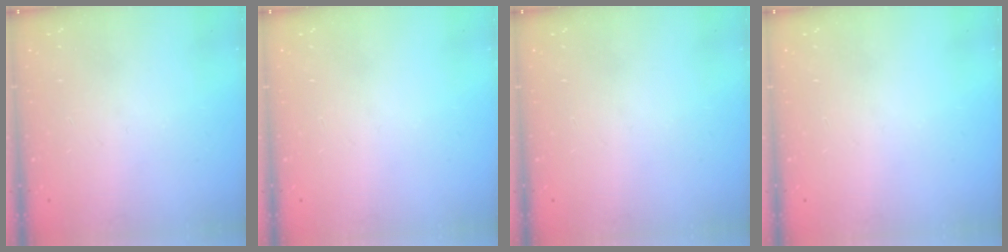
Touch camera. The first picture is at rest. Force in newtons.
{"total": 0.0}
{"total": 0.0}
{"total": 0.0}